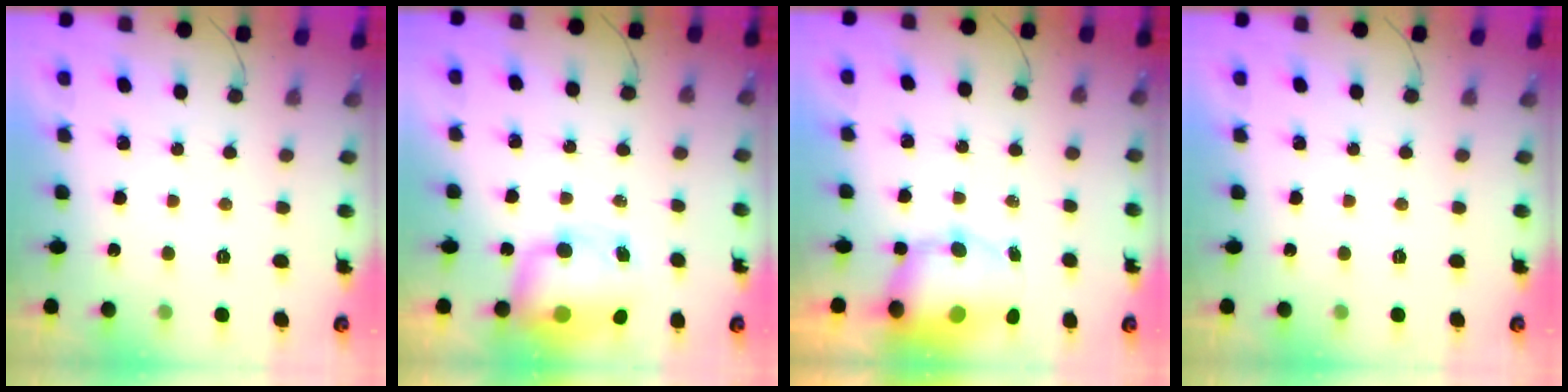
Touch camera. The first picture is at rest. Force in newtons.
{"total": 10.6, "press": 10.3, "slide": 2.7}
{"total": 8.2, "press": 8.1, "slide": 1.5}
{"total": 0.0}